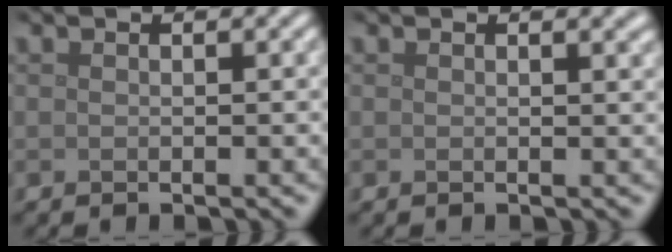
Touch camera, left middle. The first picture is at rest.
{"total": 1.2, "force": [0.9, 0.4, 0.8], "torque": [-0.001, 0.005, 0.011]}